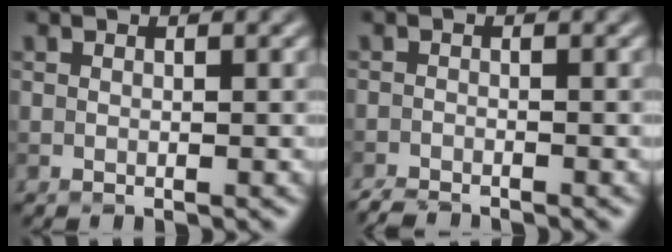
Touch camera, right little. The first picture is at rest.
{"total": 2.0, "force": [-2.0, 0.1, 0.4], "torque": [-0.006, -0.007, -0.039]}